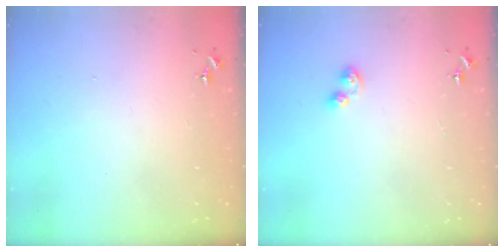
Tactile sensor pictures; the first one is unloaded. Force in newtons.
{"total": 5.4, "press": 5.4, "slide": 0.8}